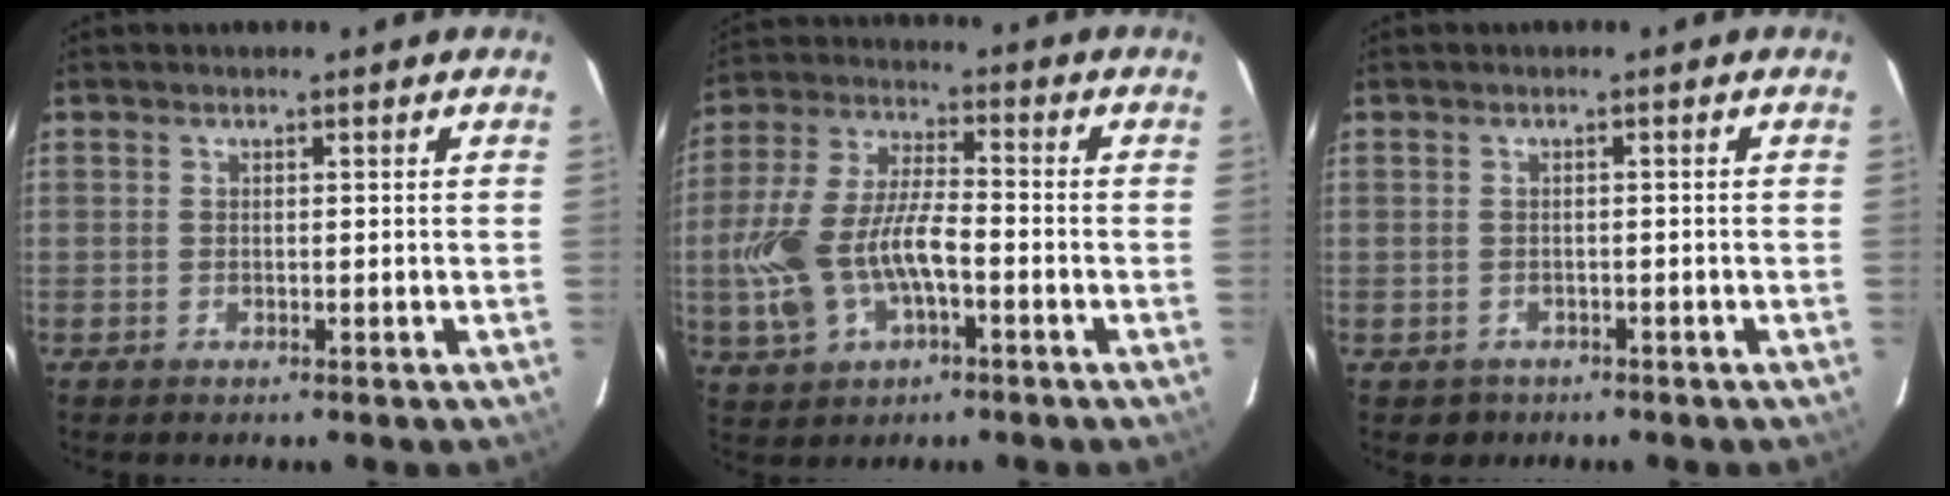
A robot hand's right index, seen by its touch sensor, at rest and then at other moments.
{"total": 14.6, "force": [-3.9, 7.0, 12.2], "torque": [-0.268, 0.003, -0.068]}
{"total": 2.2, "force": [-1.2, 1.9, 0.1], "torque": [-0.007, 0.005, -0.011]}